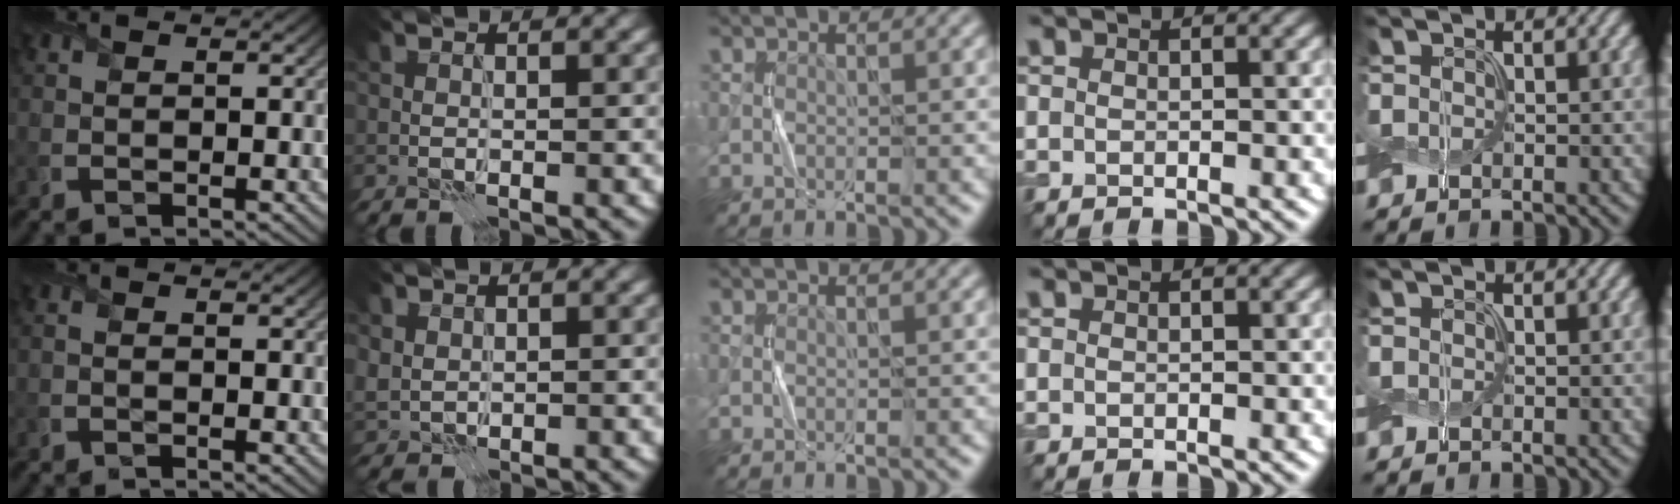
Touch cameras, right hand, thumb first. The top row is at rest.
{"thumb": {"total": 0.5, "force": [-0.3, 0.1, 0.4], "torque": [-0.010, 0.000, -0.007]}, "index": {"total": 1.6, "force": [0.7, 1.4, 0.4], "torque": [-0.014, -0.003, 0.016]}}